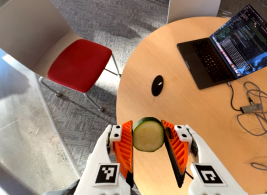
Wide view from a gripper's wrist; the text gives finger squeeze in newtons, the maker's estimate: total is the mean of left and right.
{"total": 9.6, "left": 9.8, "right": 9.5}